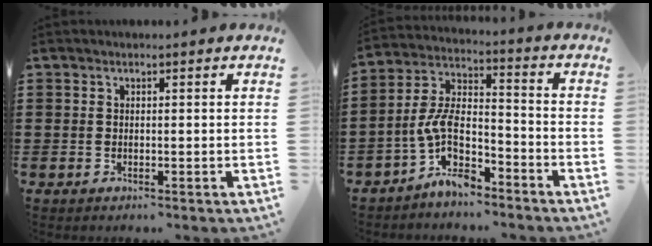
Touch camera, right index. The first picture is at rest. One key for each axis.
{"total": 8.5, "fx": -5.0, "fy": 3.9, "fz": 5.7, "tx": -0.140, "ty": -0.011, "tz": -0.105}